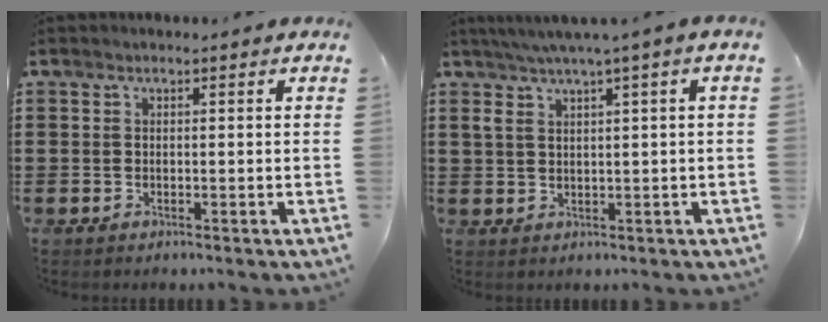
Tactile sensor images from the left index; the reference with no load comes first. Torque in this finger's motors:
{"motor_torque": [1.16, -0.98, 0.59, 0.20]}